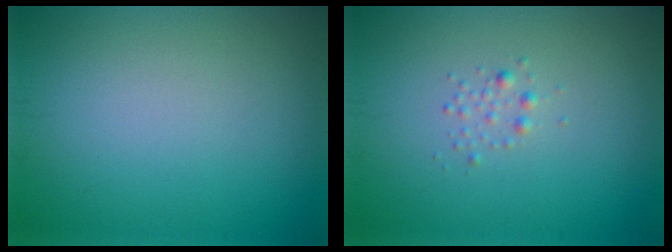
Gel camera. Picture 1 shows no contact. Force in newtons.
{"total": 0.8, "press": 0.8, "slide": 0.0}